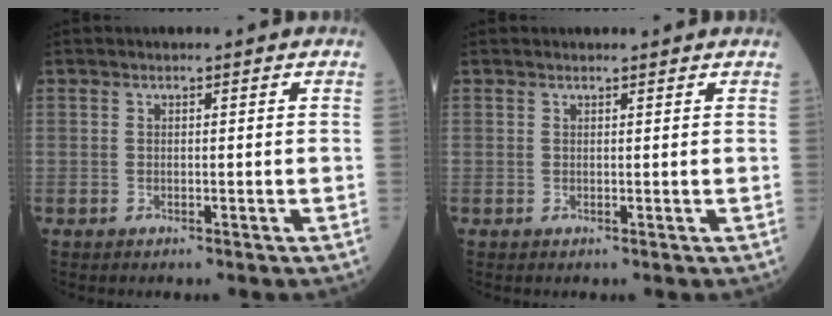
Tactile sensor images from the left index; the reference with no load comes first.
{"total": 1.1, "force": [1.0, 0.1, 0.2], "torque": [-0.010, 0.003, 0.012]}